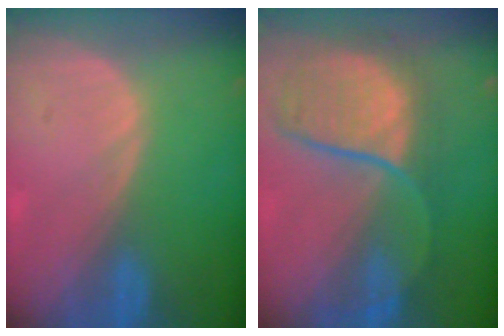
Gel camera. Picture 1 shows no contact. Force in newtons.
{"total": 9.8, "press": 9.1, "slide": 3.4}